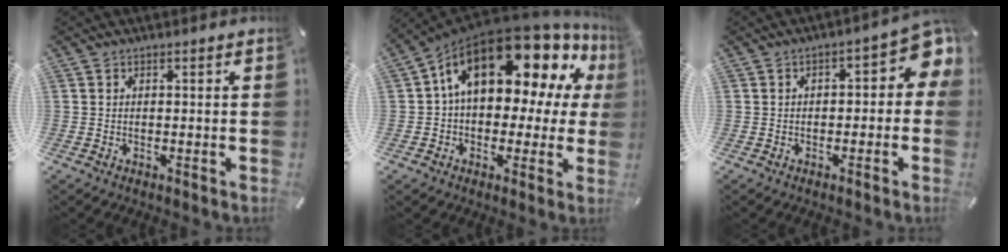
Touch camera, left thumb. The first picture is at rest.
{"total": 21.6, "force": [9.4, 12.1, 15.2], "torque": [-0.249, -0.064, 0.161]}
{"total": 6.9, "force": [1.3, 3.6, 5.7], "torque": [-0.069, -0.017, 0.015]}